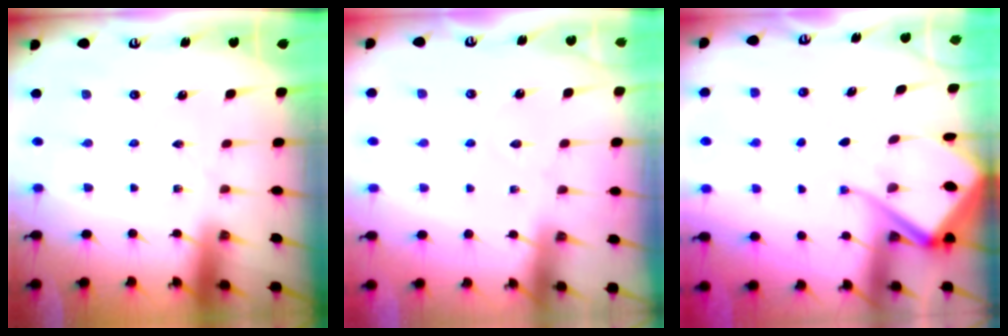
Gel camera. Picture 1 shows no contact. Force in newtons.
{"total": 5.3, "press": 5.3, "slide": 0.6}
{"total": 9.2, "press": 9.2, "slide": 0.9}